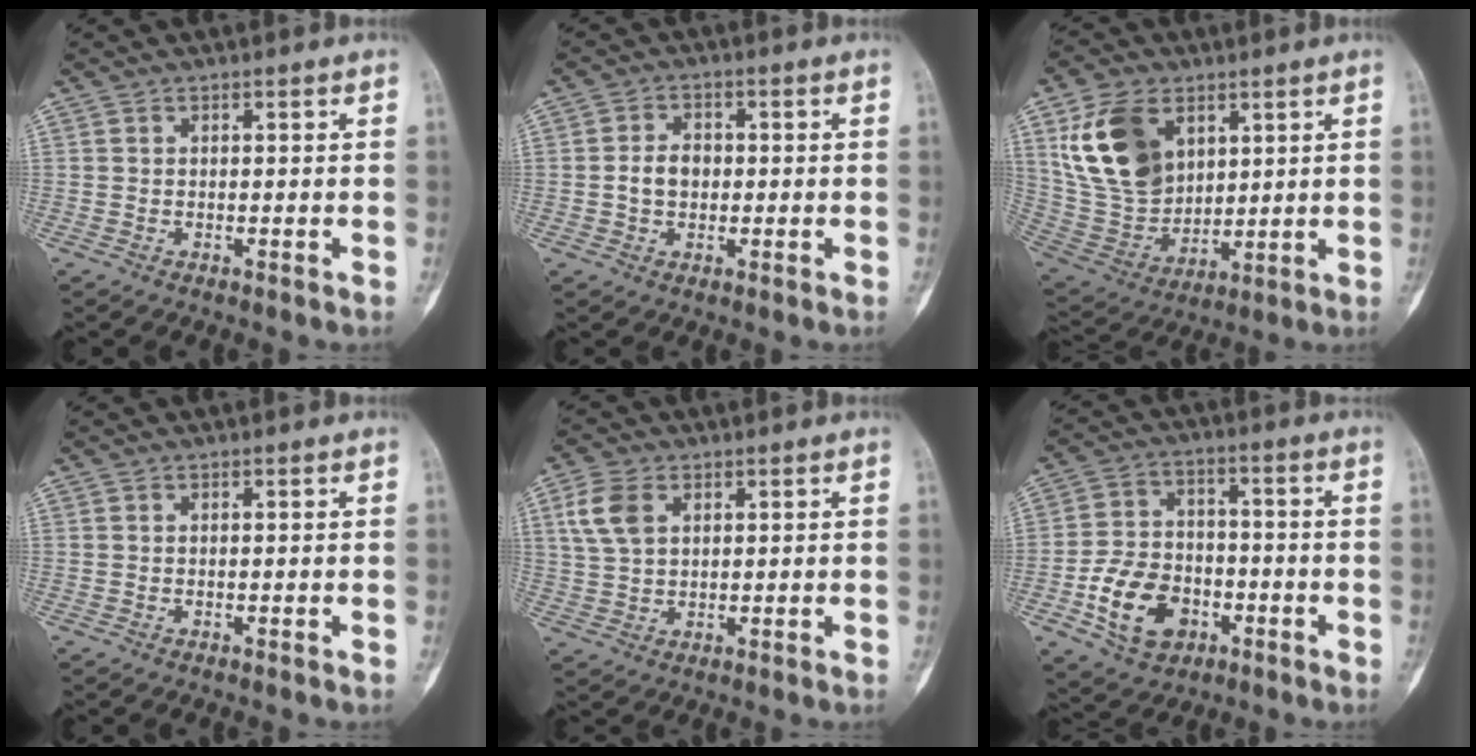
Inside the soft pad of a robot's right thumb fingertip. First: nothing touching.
{"total": 4.4, "force": [-0.2, 3.3, 2.9], "torque": [-0.044, 0.011, -0.007]}
{"total": 16.5, "force": [6.5, 11.1, 10.3], "torque": [-0.173, -0.025, 0.143]}
{"total": 0.0}
{"total": 6.9, "force": [2.5, 4.4, 4.6], "torque": [-0.094, 0.001, 0.053]}
{"total": 13.0, "force": [-4.7, 9.2, 7.8], "torque": [-0.114, 0.027, -0.079]}